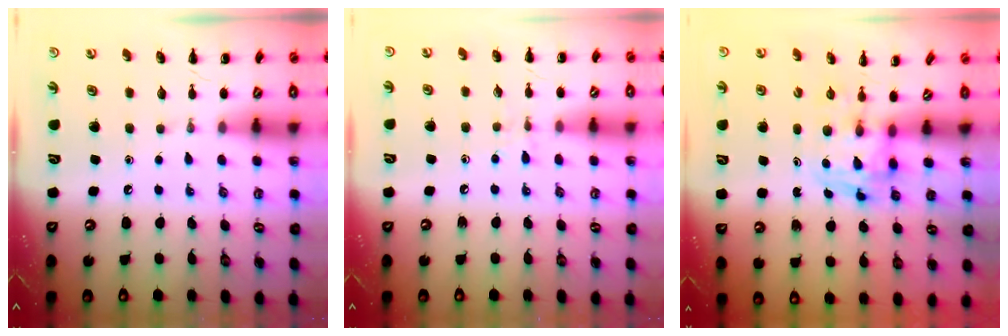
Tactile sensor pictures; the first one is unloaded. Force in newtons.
{"total": 5.1, "press": 4.8, "slide": 1.5}
{"total": 3.6, "press": 3.5, "slide": 0.6}